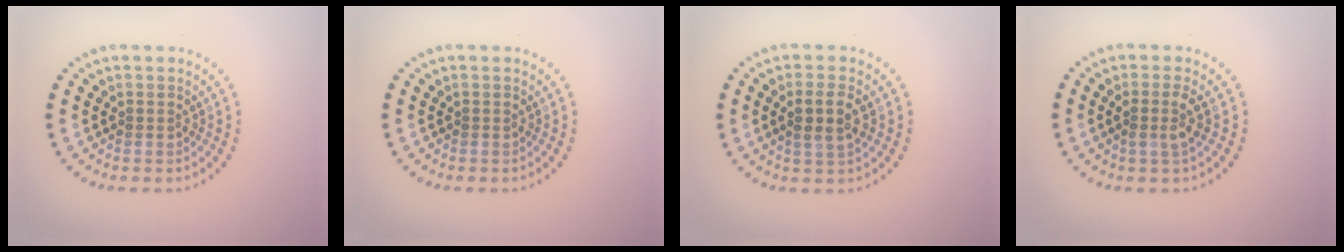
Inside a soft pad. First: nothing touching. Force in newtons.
{"total": 0.0}
{"total": 2.7, "press": 2.5, "slide": 0.8}
{"total": 1.7, "press": 1.4, "slide": 1.0}